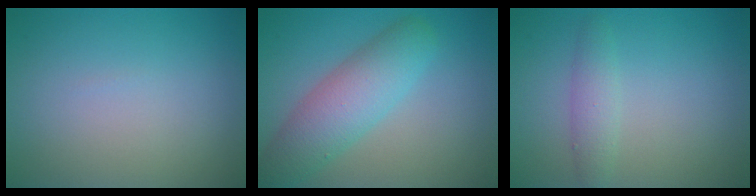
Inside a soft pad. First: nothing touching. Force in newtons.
{"total": 5.7, "press": 5.7, "slide": 0.2}
{"total": 1.9, "press": 1.9, "slide": 0.0}